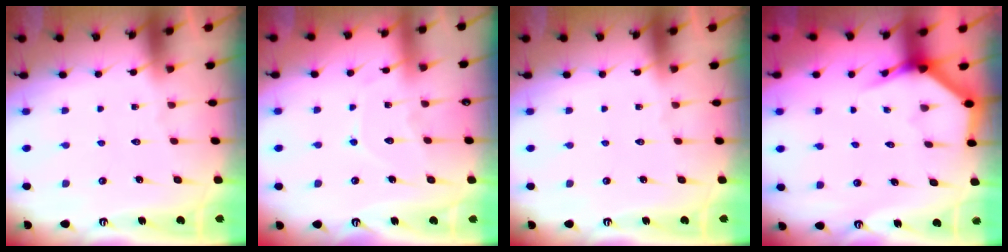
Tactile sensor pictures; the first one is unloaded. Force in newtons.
{"total": 7.7, "press": 7.6, "slide": 0.9}
{"total": 0.0}
{"total": 4.0, "press": 4.0, "slide": 0.2}